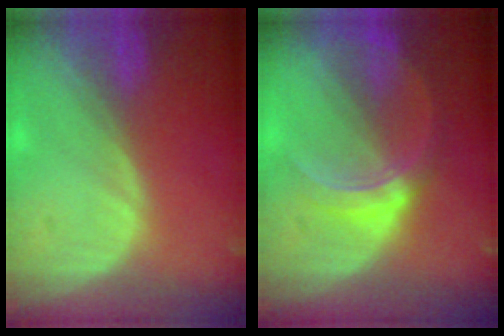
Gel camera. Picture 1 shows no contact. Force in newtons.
{"total": 5.9, "press": 5.8, "slide": 1.2}